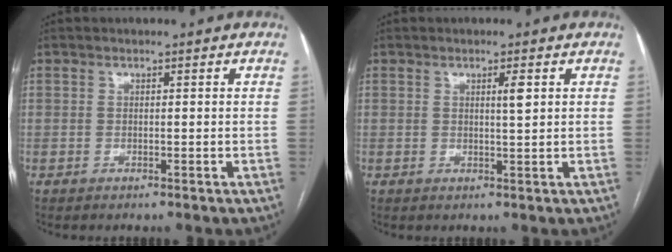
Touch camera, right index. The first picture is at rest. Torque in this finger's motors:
{"motor_torque": [-0.06, 0.11, 0.02, 0.01]}